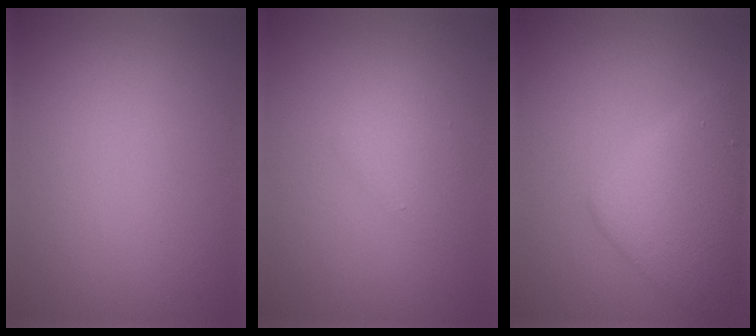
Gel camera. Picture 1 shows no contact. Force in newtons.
{"total": 1.7, "press": 1.7, "slide": 0.1}
{"total": 5.2, "press": 5.2, "slide": 0.1}